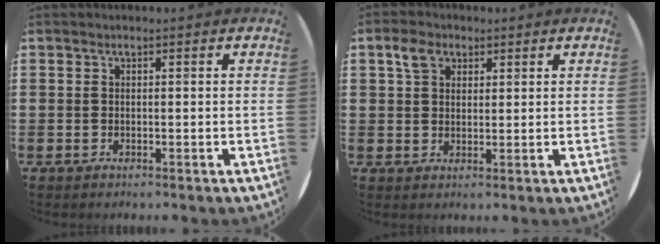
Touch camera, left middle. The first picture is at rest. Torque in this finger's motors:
{"motor_torque": [1.04, -0.42, 0.14, 0.02]}